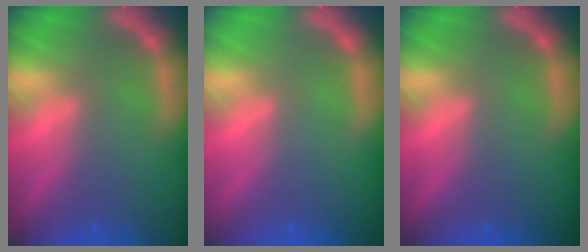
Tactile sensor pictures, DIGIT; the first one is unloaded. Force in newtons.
{"total": 0.0}
{"total": 0.0}